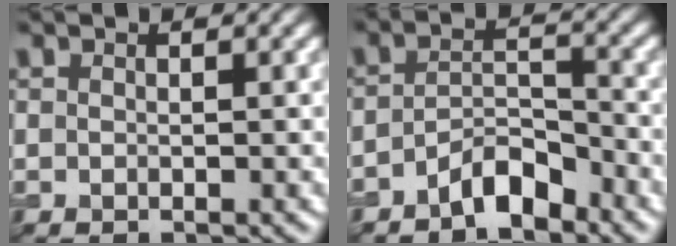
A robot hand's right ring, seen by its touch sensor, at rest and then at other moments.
{"total": 3.4, "force": [-2.6, 1.1, 1.8], "torque": [-0.030, 0.012, -0.051]}